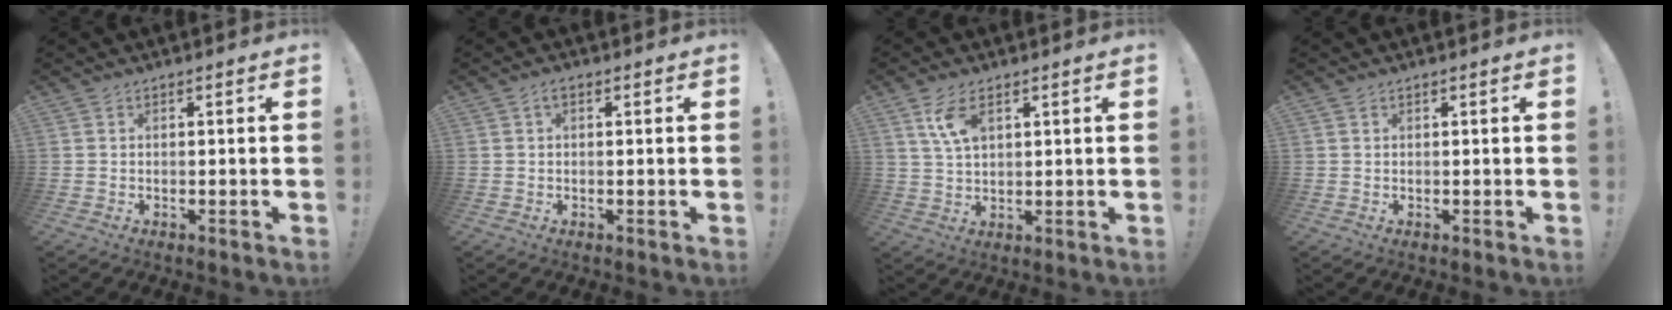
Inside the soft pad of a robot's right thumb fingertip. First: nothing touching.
{"total": 1.6, "force": [0.5, 0.9, 1.3], "torque": [-0.028, 0.004, 0.008]}
{"total": 7.6, "force": [3.6, 3.8, 5.4], "torque": [-0.093, -0.011, 0.067]}
{"total": 0.5, "force": [0.4, 0.2, 0.2], "torque": [-0.003, 0.000, 0.009]}